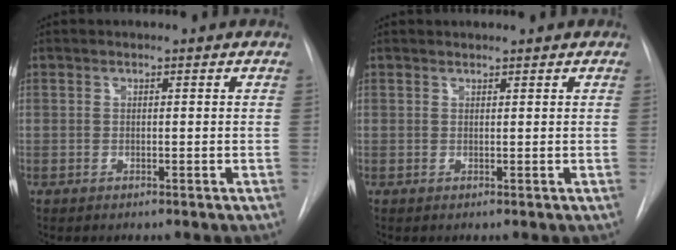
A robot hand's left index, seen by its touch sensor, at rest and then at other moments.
{"total": 2.0, "force": [1.9, 0.5, 0.6], "torque": [-0.008, 0.021, 0.024]}